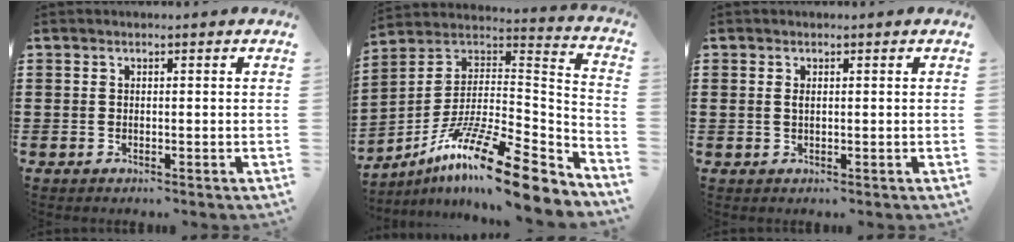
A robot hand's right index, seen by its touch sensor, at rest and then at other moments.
{"total": 16.2, "force": [-11.0, 2.5, 11.6], "torque": [-0.210, 0.019, -0.195]}
{"total": 0.8, "force": [0.3, 0.4, 0.7], "torque": [-0.016, 0.002, 0.004]}